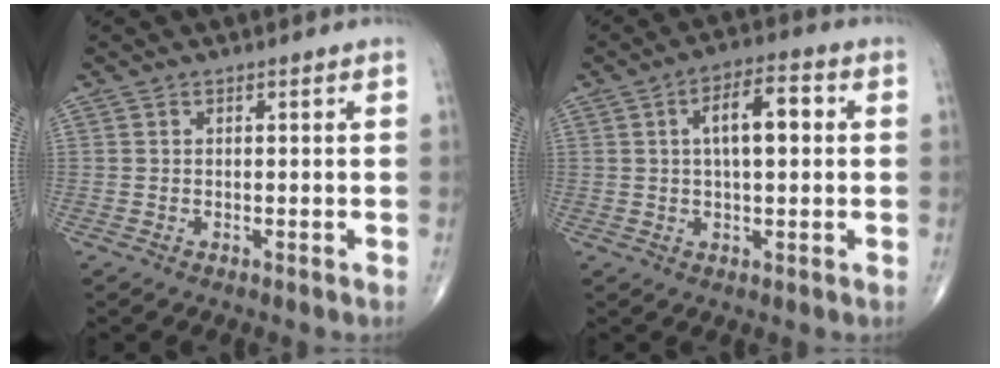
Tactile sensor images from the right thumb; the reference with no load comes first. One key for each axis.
{"total": 8.6, "fx": 1.4, "fy": 3.5, "fz": 7.7, "tx": -0.118, "ty": 0.017, "tz": 0.017}